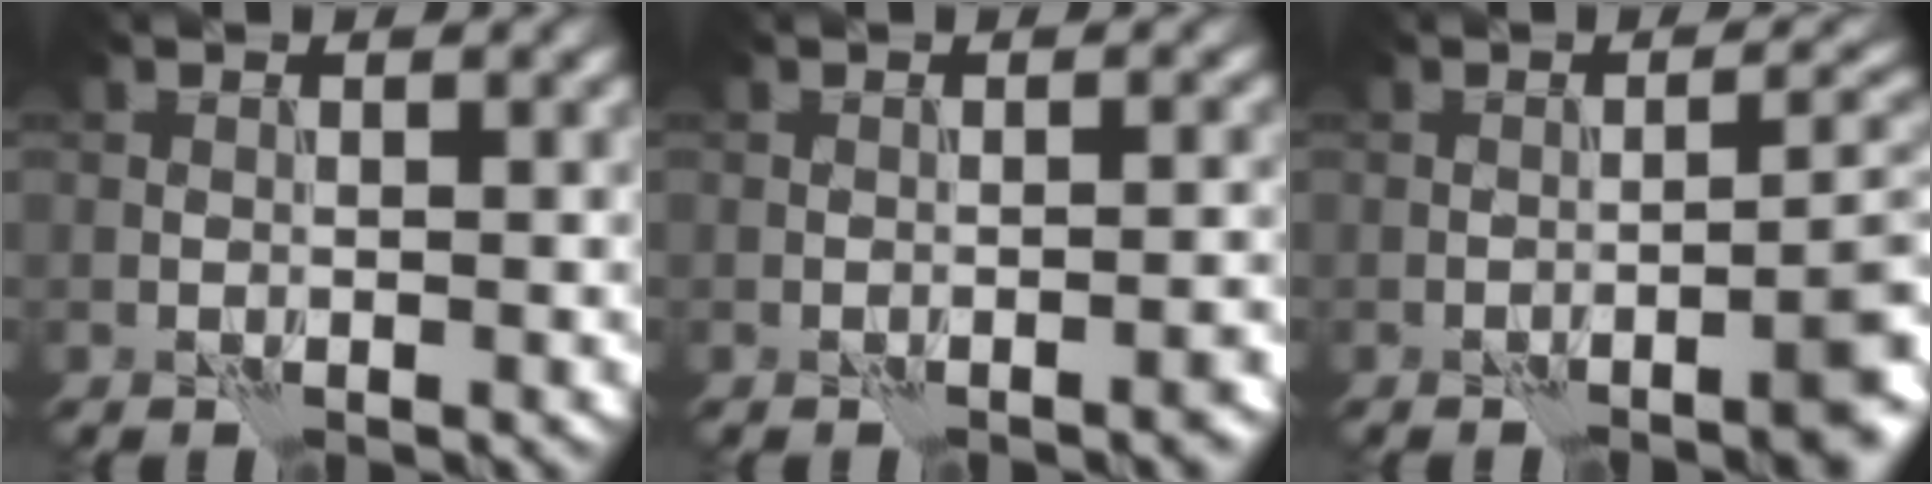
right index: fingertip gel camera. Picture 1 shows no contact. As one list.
[{"total": 1.5, "force": [-0.9, 0.2, 1.1], "torque": [-0.015, 0.004, -0.015]}, {"total": 5.3, "force": [-2.6, 1.0, 4.5], "torque": [-0.051, 0.016, -0.040]}]